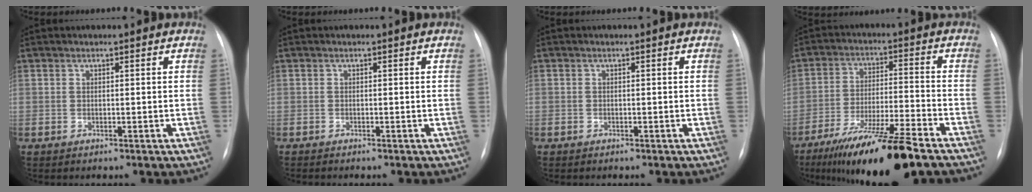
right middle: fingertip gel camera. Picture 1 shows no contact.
{"total": 0.5, "force": [-0.5, 0.0, 0.2], "torque": [-0.003, -0.001, -0.009]}
{"total": 0.0}
{"total": 15.2, "force": [-11.2, 0.3, 10.4], "torque": [-0.183, -0.036, -0.188]}